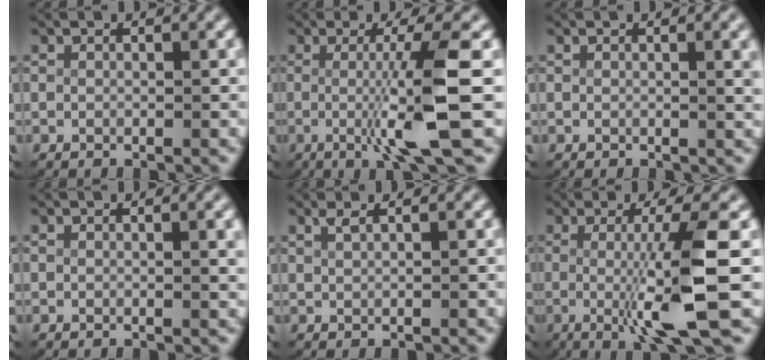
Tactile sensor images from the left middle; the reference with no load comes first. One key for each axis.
{"total": 6.2, "fx": -0.4, "fy": -0.2, "fz": 6.2, "tx": -0.104, "ty": -0.007, "tz": -0.003}
{"total": 1.4, "fx": 0.5, "fy": 0.1, "fz": 1.3, "tx": -0.011, "ty": -0.001, "tz": 0.009}
{"total": 0.9, "fx": 0.4, "fy": -0.1, "fz": 0.8, "tx": -0.007, "ty": -0.001, "tz": 0.007}
{"total": 1.0, "fx": 0.7, "fy": -0.2, "fz": 0.7, "tx": -0.015, "ty": 0.000, "tz": 0.019}
{"total": 6.9, "fx": -0.6, "fy": 0.1, "fz": 6.9, "tx": -0.117, "ty": -0.009, "tz": -0.006}